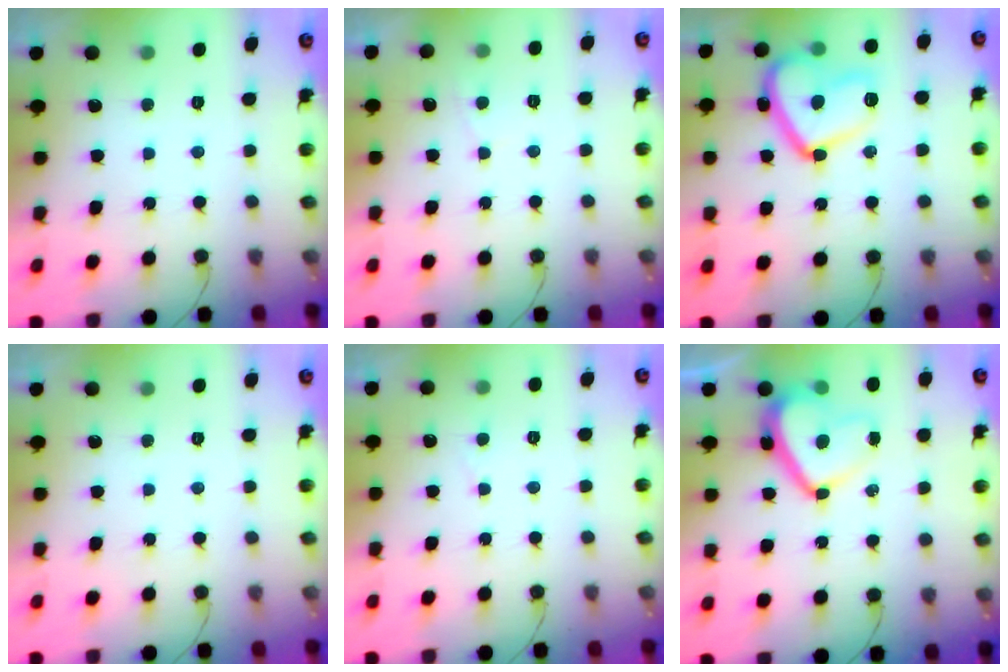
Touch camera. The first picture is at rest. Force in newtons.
{"total": 2.7, "press": 2.7, "slide": 0.3}
{"total": 17.3, "press": 17.3, "slide": 1.2}
{"total": 0.0}
{"total": 2.0, "press": 2.0, "slide": 0.2}
{"total": 12.1, "press": 11.9, "slide": 1.9}